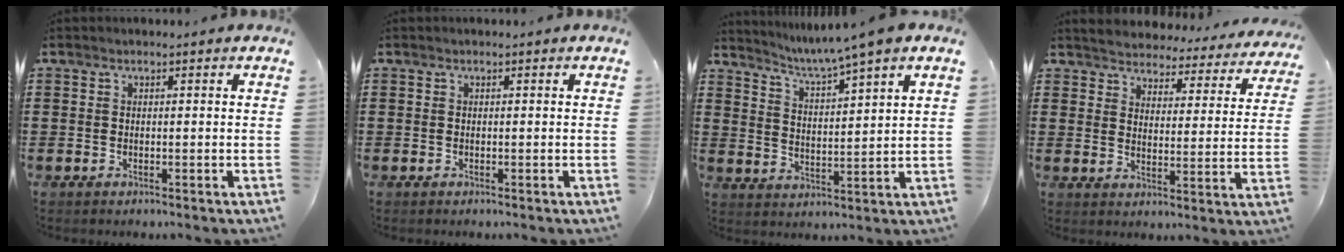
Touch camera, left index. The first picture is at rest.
{"total": 0.0}
{"total": 4.4, "force": [3.7, -1.5, 1.9], "torque": [-0.053, -0.032, 0.056]}
{"total": 3.9, "force": [3.9, -0.1, -0.3], "torque": [-0.020, -0.038, 0.062]}